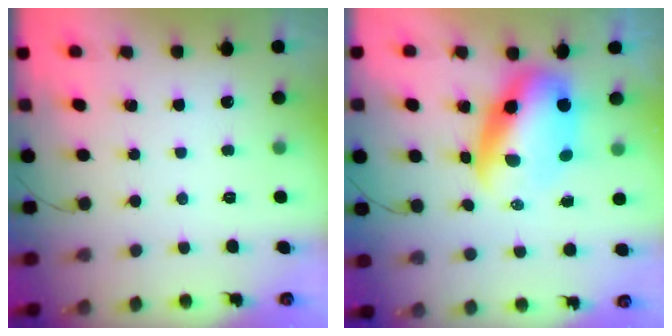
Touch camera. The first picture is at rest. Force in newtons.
{"total": 10.5, "press": 10.2, "slide": 2.4}